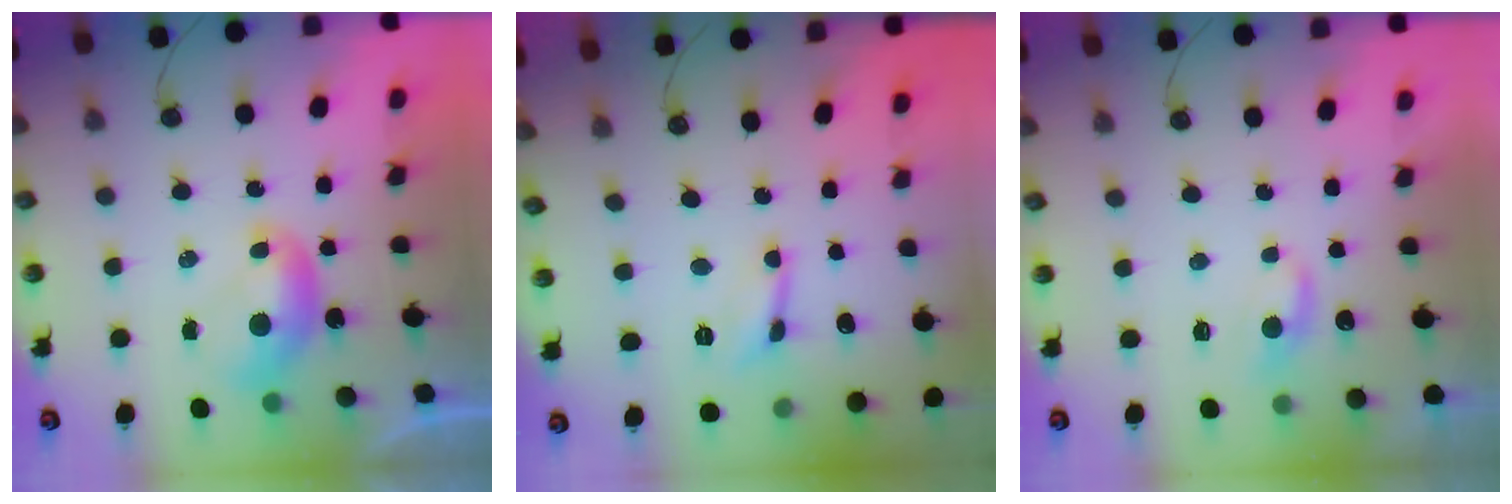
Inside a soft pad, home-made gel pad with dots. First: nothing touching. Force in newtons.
{"total": 0.5, "press": 0.5, "slide": 0.1}
{"total": 1.4, "press": 1.2, "slide": 0.5}